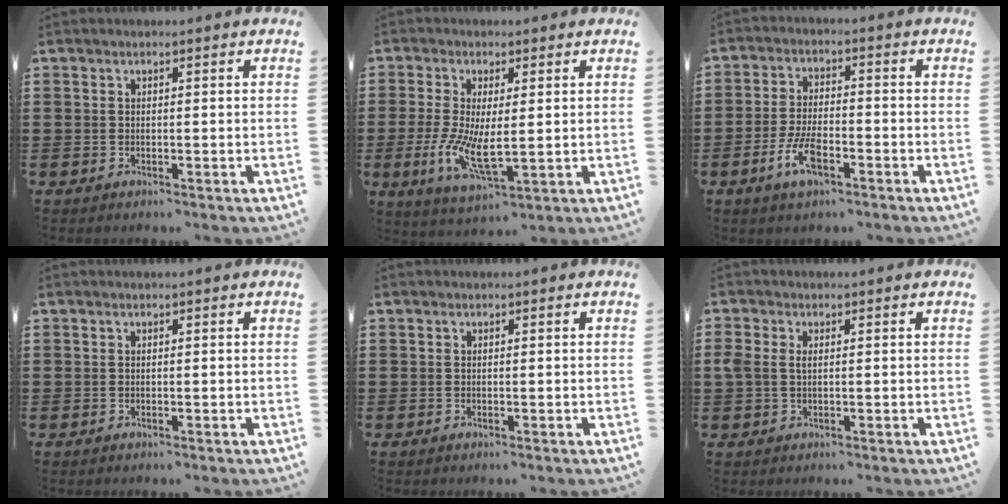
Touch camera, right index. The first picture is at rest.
{"total": 7.7, "force": [-0.5, 2.9, 7.1], "torque": [-0.143, -0.012, -0.007]}
{"total": 6.1, "force": [-3.0, 2.5, 4.7], "torque": [-0.111, -0.002, -0.060]}
{"total": 0.0}
{"total": 0.0}
{"total": 1.9, "force": [0.3, 1.3, 1.4], "torque": [-0.039, 0.005, 0.002]}